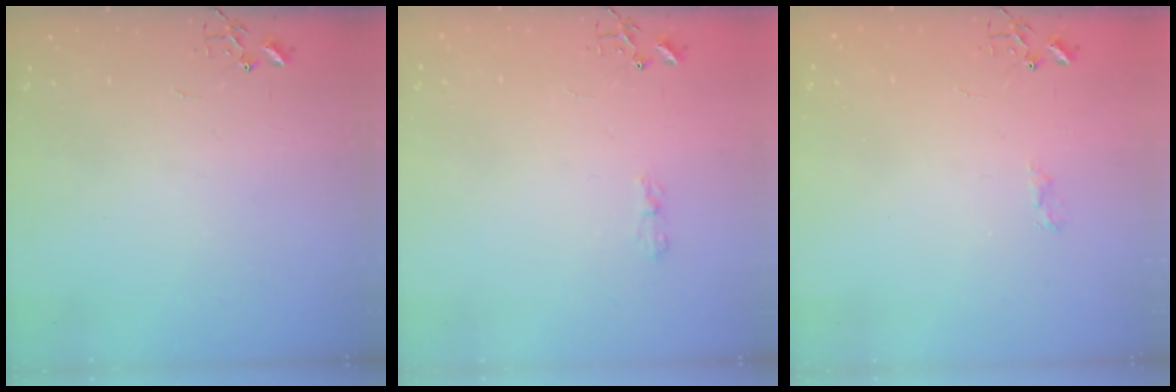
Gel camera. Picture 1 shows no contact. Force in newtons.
{"total": 3.1, "press": 3.1, "slide": 0.6}
{"total": 5.6, "press": 5.6, "slide": 0.6}